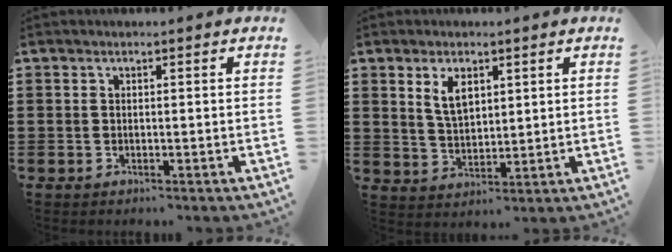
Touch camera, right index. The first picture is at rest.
{"total": 4.8, "force": [2.3, 2.4, 3.4], "torque": [-0.067, 0.005, 0.040]}